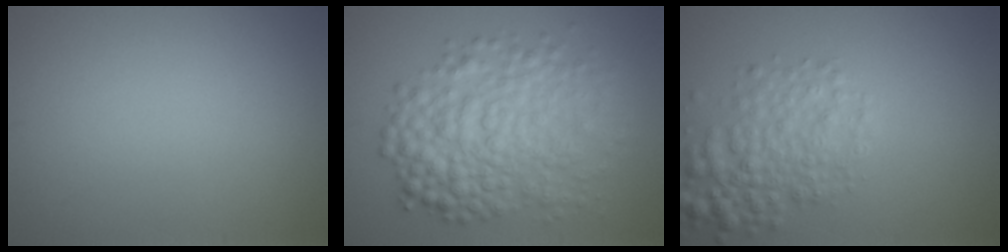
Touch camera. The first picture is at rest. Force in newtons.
{"total": 7.1, "press": 7.1, "slide": 0.1}
{"total": 4.2, "press": 4.2, "slide": 0.1}